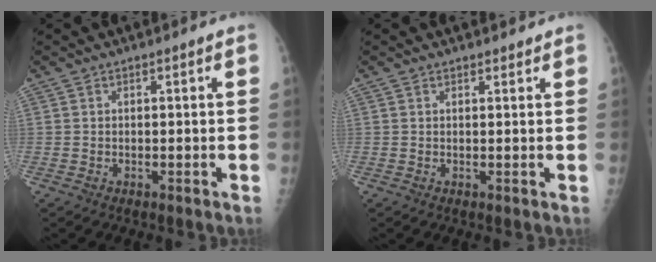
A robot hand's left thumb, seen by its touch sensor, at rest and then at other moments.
{"total": 1.0, "force": [1.0, 0.4, 0.1], "torque": [0.004, -0.004, 0.014]}